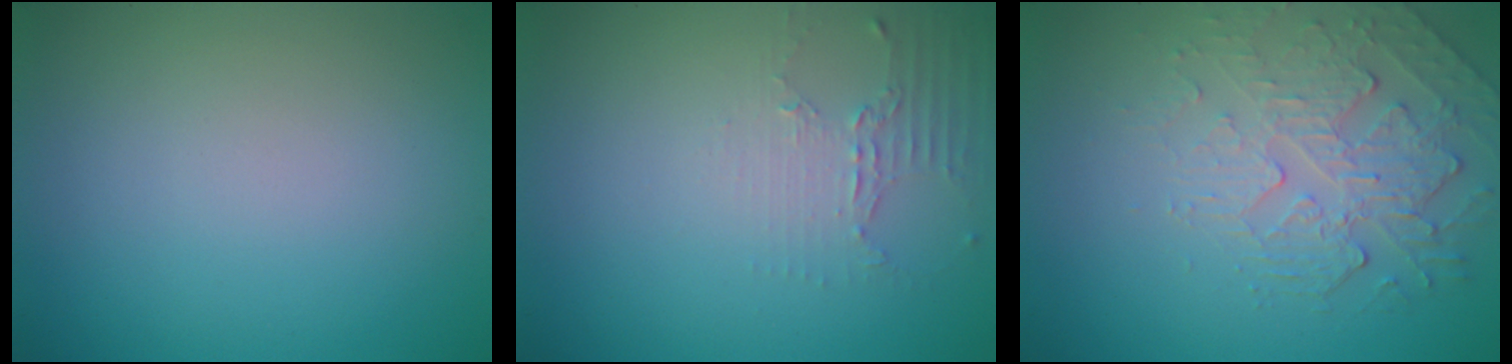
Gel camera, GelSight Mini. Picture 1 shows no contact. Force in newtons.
{"total": 2.0, "press": 1.5, "slide": 1.4}
{"total": 2.7, "press": 2.1, "slide": 1.7}